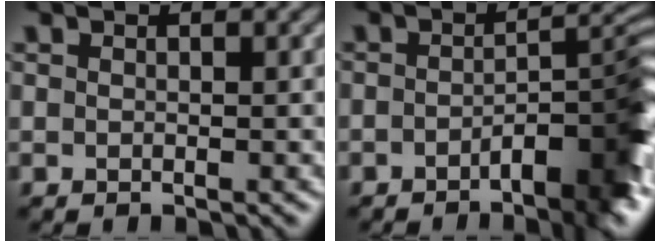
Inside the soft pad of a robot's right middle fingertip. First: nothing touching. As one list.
[{"total": 7.2, "force": [-3.6, 1.9, 5.9], "torque": [-0.071, 0.009, -0.054]}]